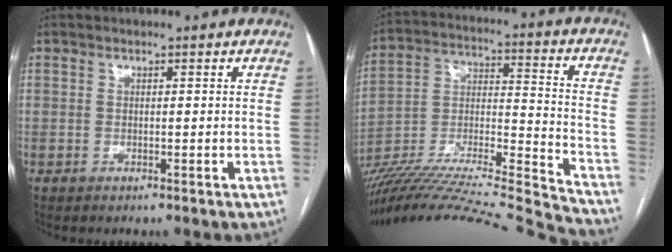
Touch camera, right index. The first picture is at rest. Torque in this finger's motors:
{"motor_torque": [0.00, -2.14, 0.65, 0.21]}